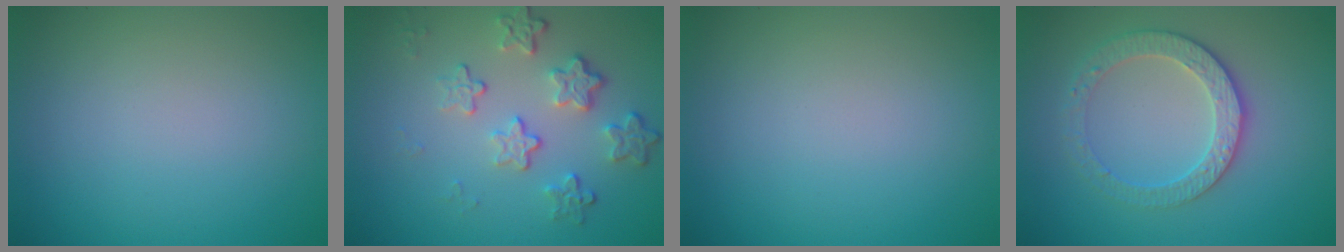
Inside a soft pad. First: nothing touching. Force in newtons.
{"total": 4.4, "press": 3.1, "slide": 3.1}
{"total": 0.0}
{"total": 3.3, "press": 3.2, "slide": 0.9}